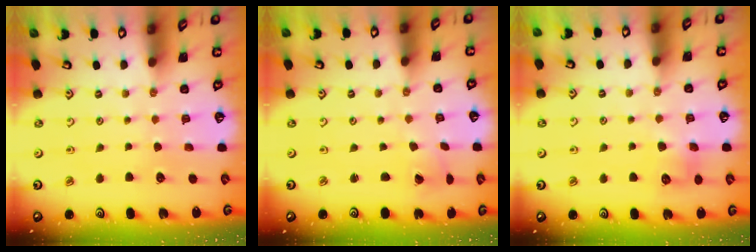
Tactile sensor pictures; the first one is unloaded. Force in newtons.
{"total": 0.6, "press": 0.6, "slide": 0.0}
{"total": 7.1, "press": 7.0, "slide": 0.6}